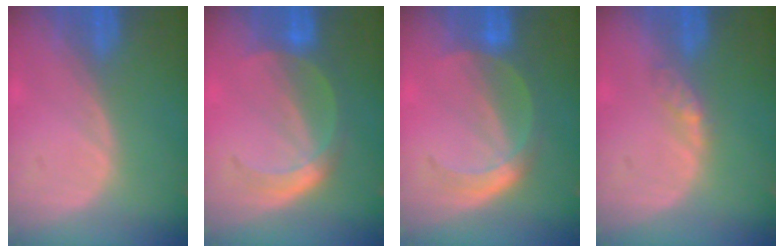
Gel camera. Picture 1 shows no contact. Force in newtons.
{"total": 4.8, "press": 4.8, "slide": 0.4}
{"total": 4.8, "press": 4.8, "slide": 0.4}
{"total": 2.2, "press": 1.9, "slide": 1.2}